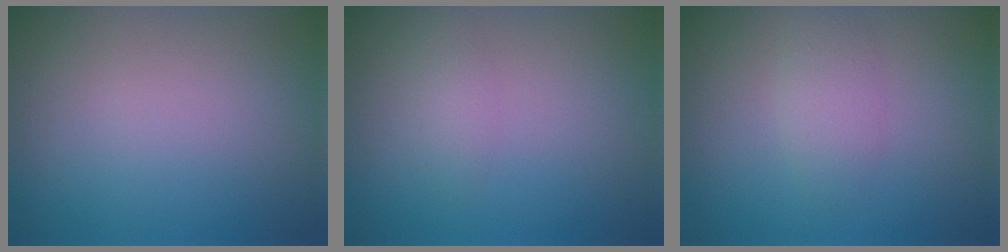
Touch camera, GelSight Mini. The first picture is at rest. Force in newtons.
{"total": 1.4, "press": 1.4, "slide": 0.1}
{"total": 1.9, "press": 1.9, "slide": 0.1}